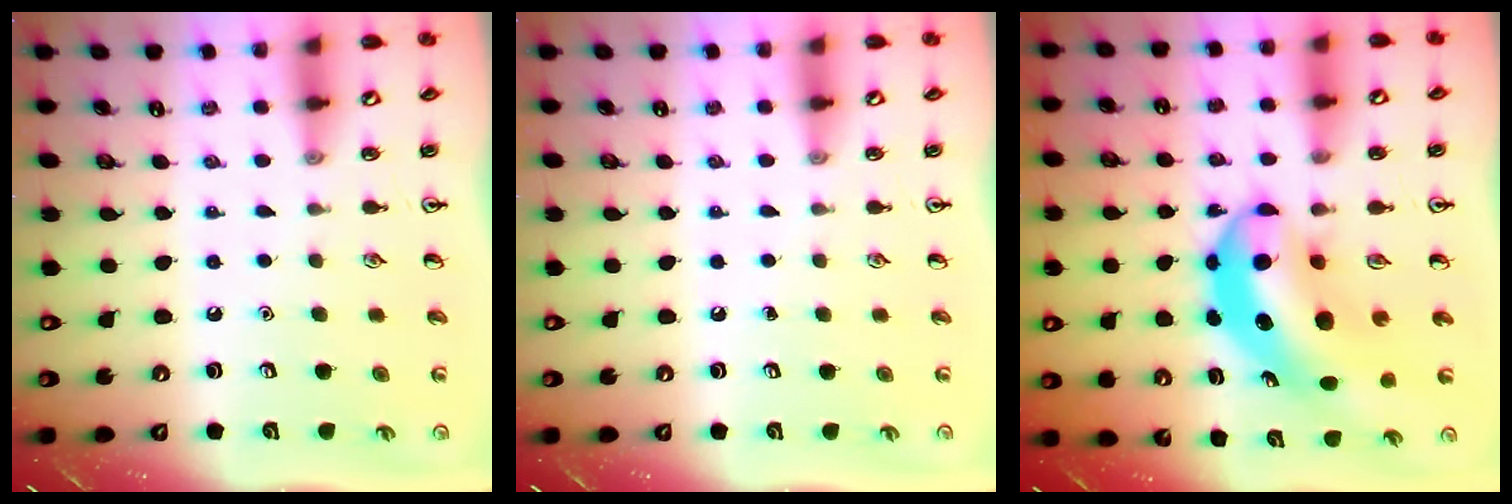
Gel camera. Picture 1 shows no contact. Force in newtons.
{"total": 0.0}
{"total": 9.5, "press": 9.2, "slide": 2.6}